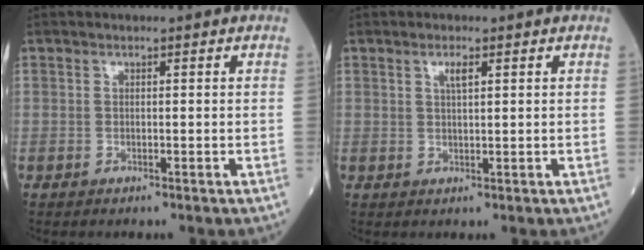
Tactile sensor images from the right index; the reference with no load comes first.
{"total": 1.8, "force": [0.9, 0.3, 1.6], "torque": [-0.030, 0.001, 0.016]}